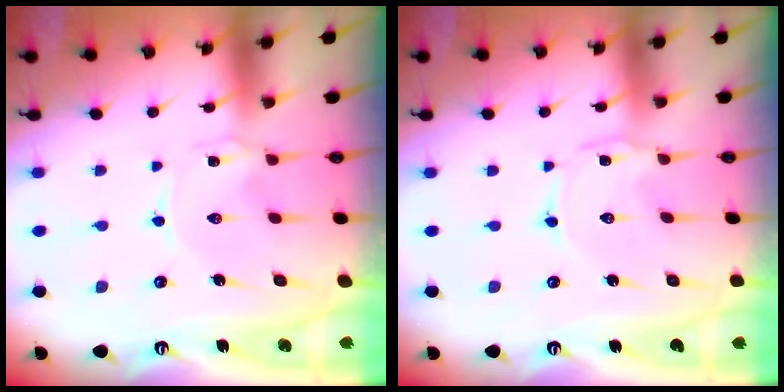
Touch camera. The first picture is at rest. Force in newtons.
{"total": 0.8, "press": 0.8, "slide": 0.2}